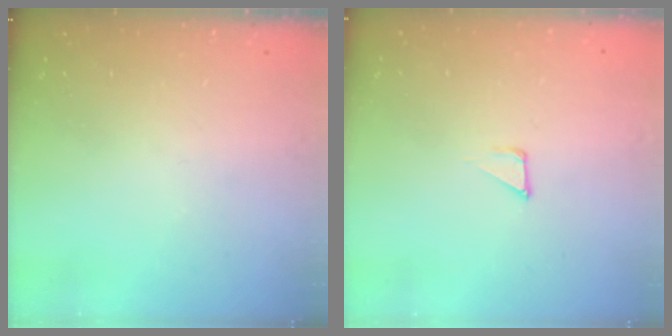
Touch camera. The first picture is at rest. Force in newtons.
{"total": 2.9, "press": 2.9, "slide": 0.3}